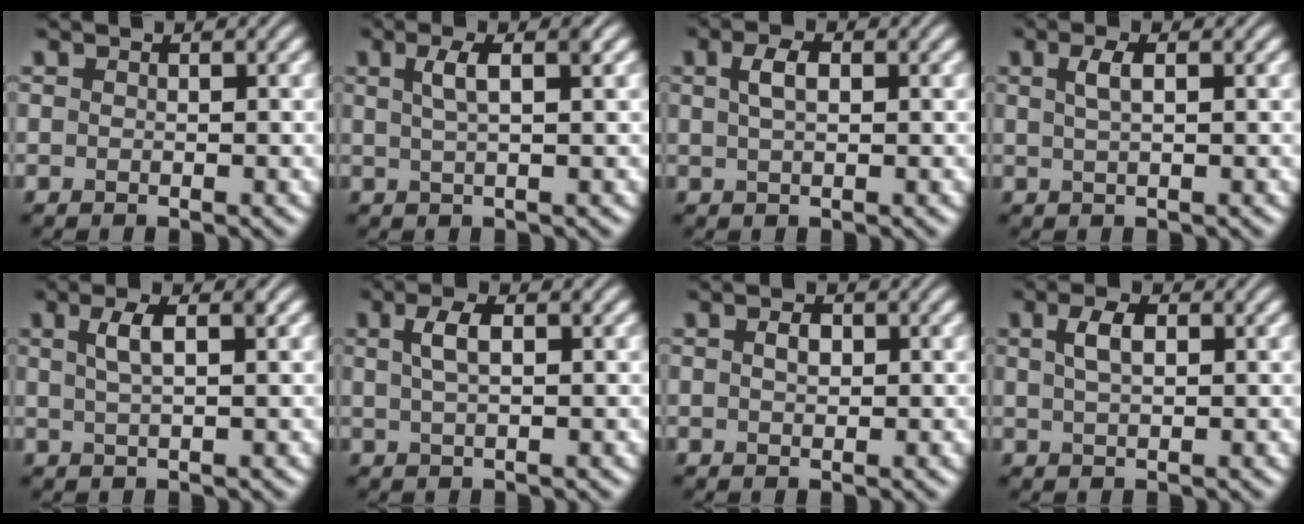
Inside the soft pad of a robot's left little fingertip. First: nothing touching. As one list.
[{"total": 2.9, "force": [0.9, 0.8, 2.6], "torque": [-0.037, 0.007, 0.013]}, {"total": 2.2, "force": [0.7, 1.0, 1.8], "torque": [-0.038, 0.005, 0.011]}, {"total": 2.0, "force": [0.7, 0.7, 1.7], "torque": [-0.030, 0.006, 0.013]}, {"total": 2.8, "force": [0.9, 0.8, 2.5], "torque": [-0.040, 0.007, 0.015]}, {"total": 2.5, "force": [0.9, 0.9, 2.2], "torque": [-0.040, 0.008, 0.014]}, {"total": 1.4, "force": [0.4, 0.9, 1.1], "torque": [-0.021, 0.003, 0.006]}, {"total": 2.6, "force": [0.9, 1.2, 2.1], "torque": [-0.043, 0.005, 0.016]}]